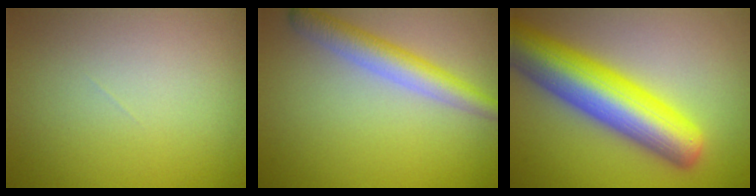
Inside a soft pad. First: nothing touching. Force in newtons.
{"total": 3.7, "press": 3.7, "slide": 0.1}
{"total": 10.2, "press": 10.2, "slide": 0.3}